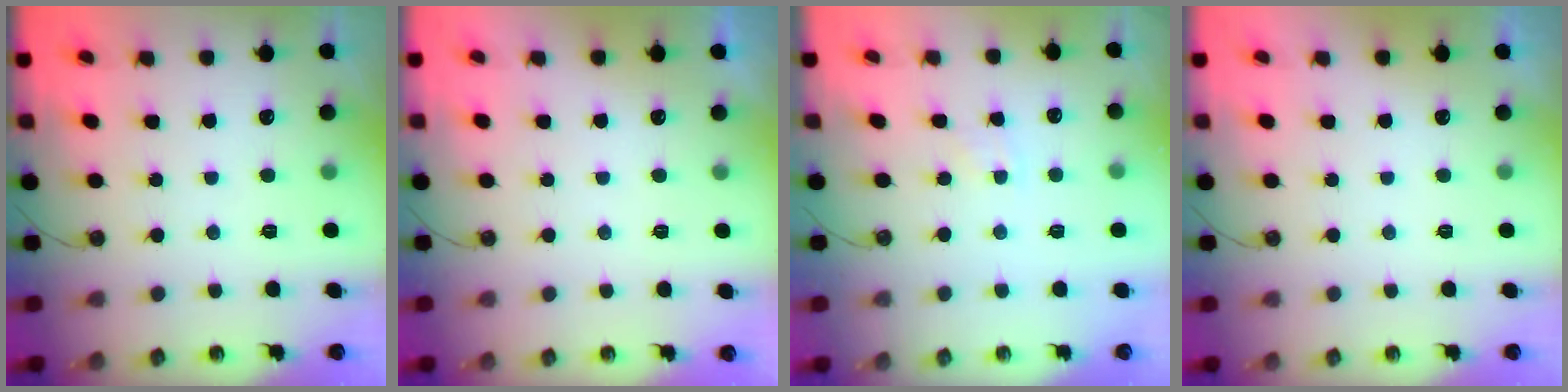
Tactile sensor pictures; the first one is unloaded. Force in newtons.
{"total": 0.0}
{"total": 2.7, "press": 2.7, "slide": 0.4}
{"total": 0.0}